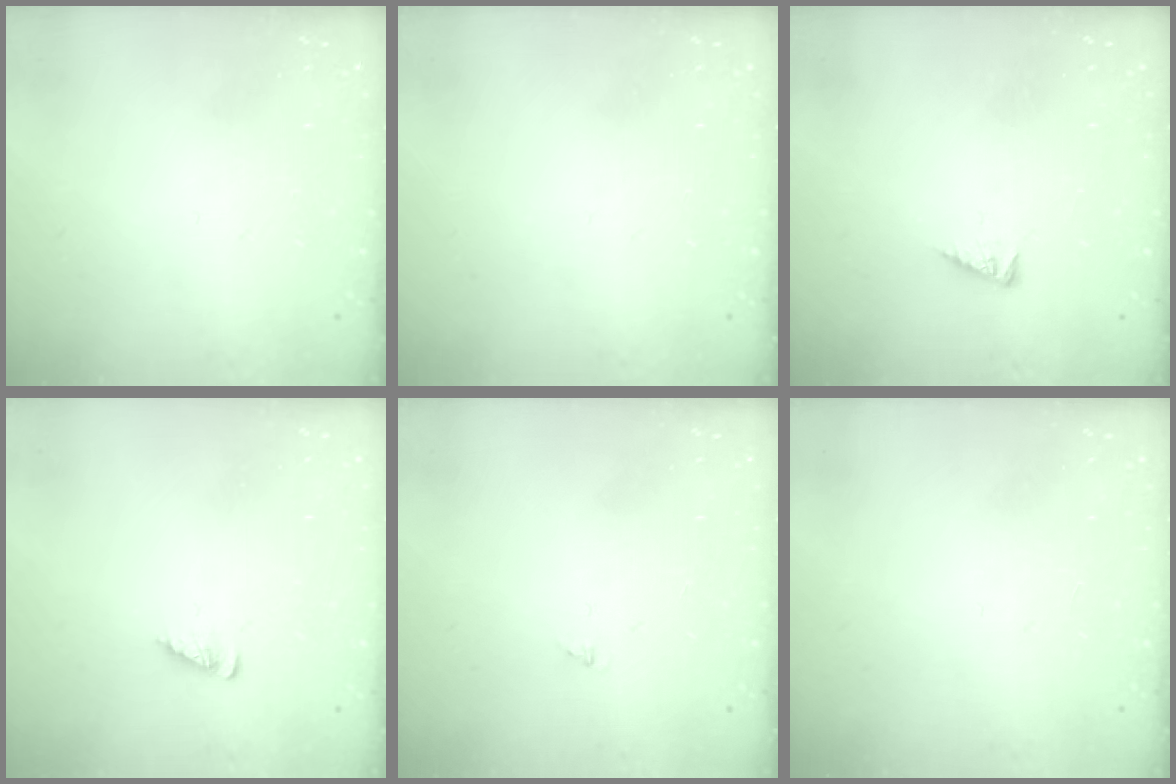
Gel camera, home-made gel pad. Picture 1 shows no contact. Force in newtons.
{"total": 0.0}
{"total": 2.9, "press": 2.9, "slide": 0.4}
{"total": 2.1, "press": 2.1, "slide": 0.3}
{"total": 0.7, "press": 0.7, "slide": 0.1}
{"total": 0.0}